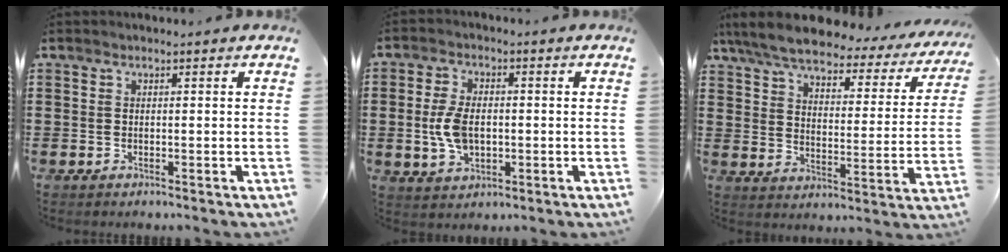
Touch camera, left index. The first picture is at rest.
{"total": 6.2, "force": [-0.2, 3.6, 5.1], "torque": [-0.124, -0.001, -0.011]}
{"total": 6.4, "force": [5.6, 1.3, 3.0], "torque": [-0.086, -0.031, 0.094]}